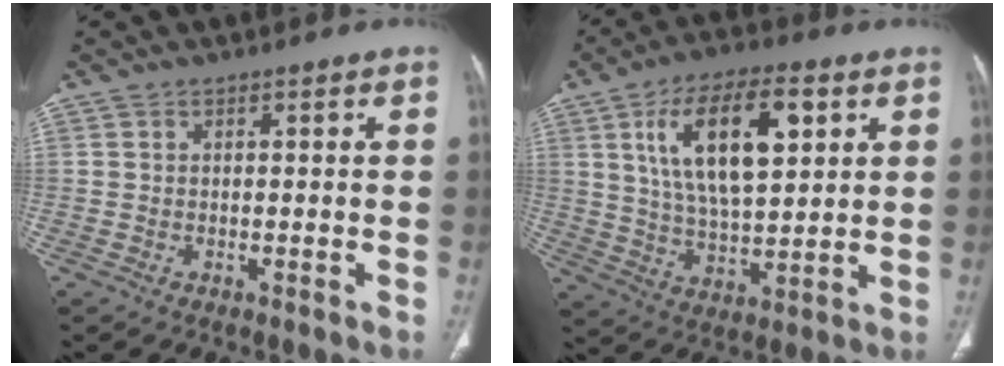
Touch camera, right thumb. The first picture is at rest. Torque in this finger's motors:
{"motor_torque": [-0.09, 3.37, 0.75, -0.06, 0.52]}